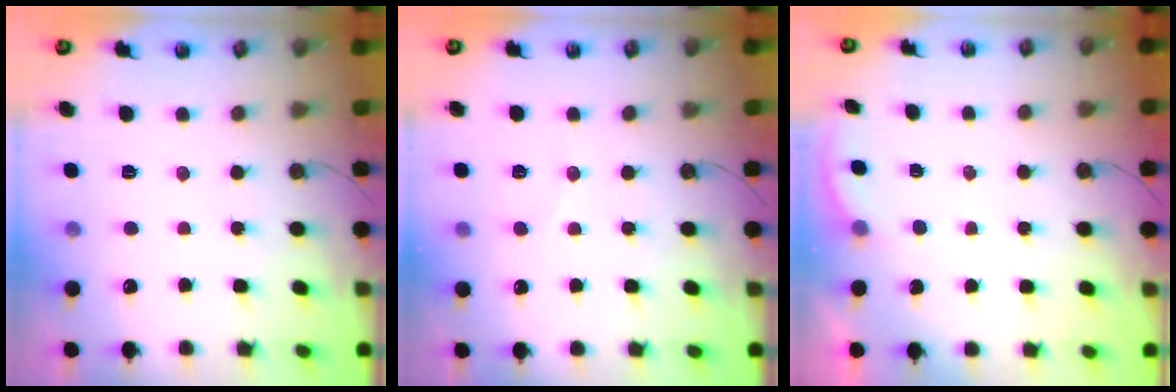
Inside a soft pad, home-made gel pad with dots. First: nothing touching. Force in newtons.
{"total": 4.6, "press": 4.6, "slide": 0.4}
{"total": 2.1, "press": 2.1, "slide": 0.1}